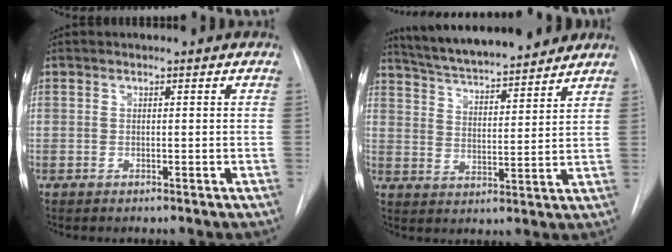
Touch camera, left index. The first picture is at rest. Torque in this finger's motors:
{"motor_torque": [0.17, -0.58, 0.44, 0.08]}